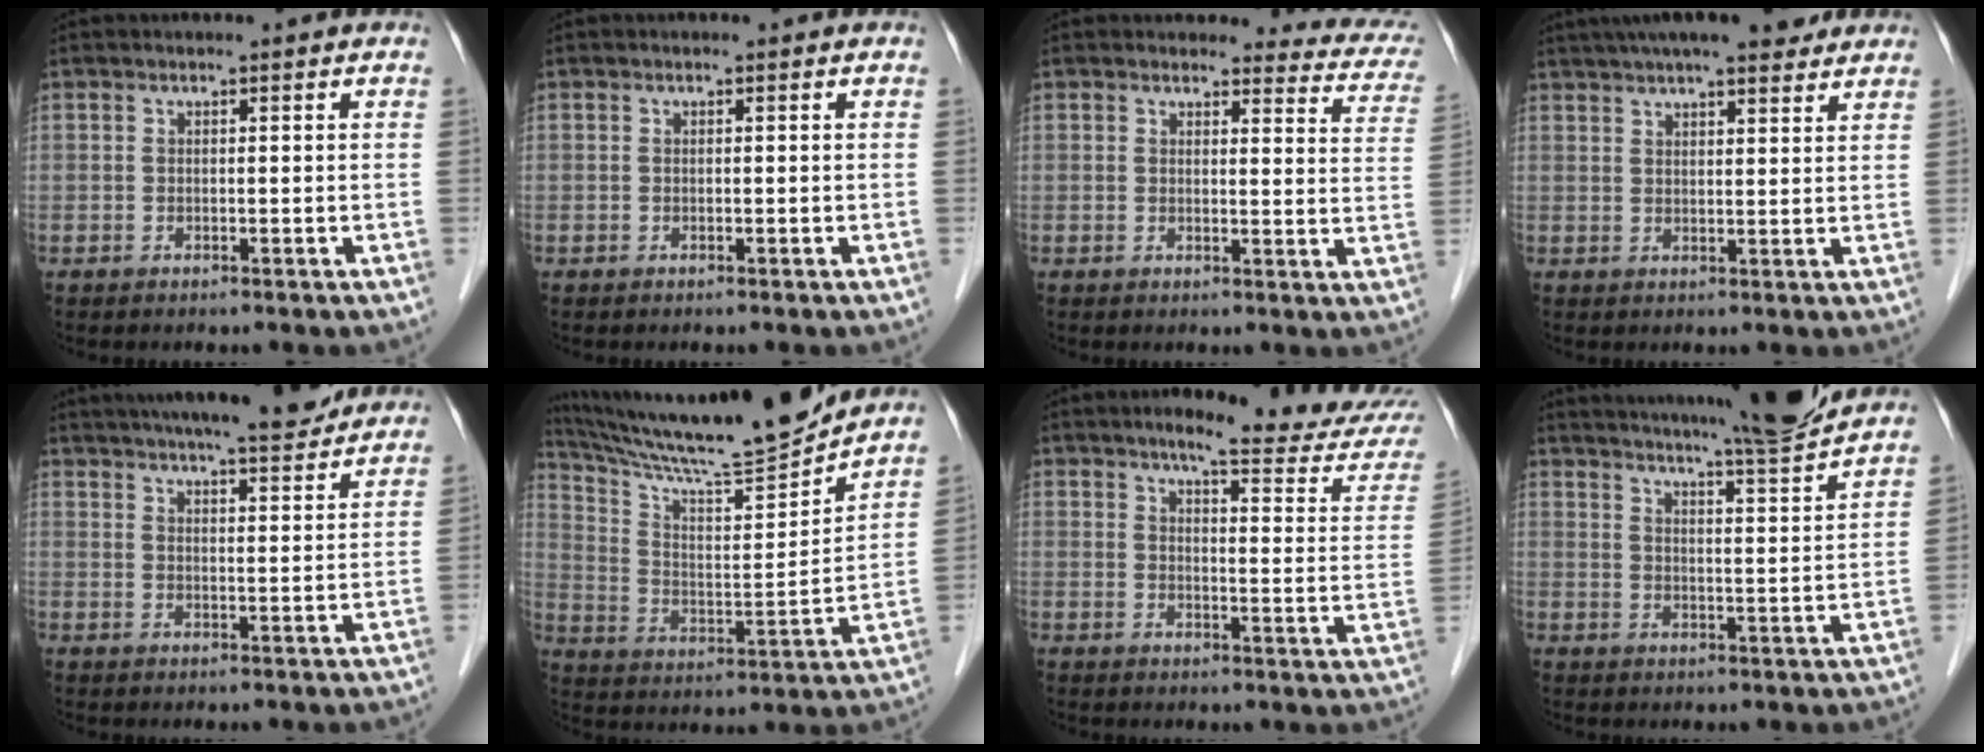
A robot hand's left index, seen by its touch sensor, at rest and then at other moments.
{"total": 0.0}
{"total": 9.7, "force": [9.6, 1.5, 0.8], "torque": [0.019, -0.066, 0.073]}
{"total": 13.7, "force": [11.4, 2.2, 7.3], "torque": [-0.118, 0.034, 0.161]}
{"total": 15.3, "force": [13.7, 1.2, 6.9], "torque": [-0.109, 0.013, 0.191]}
{"total": 17.9, "force": [16.7, -1.2, 6.1], "torque": [-0.117, -0.030, 0.273]}
{"total": 16.2, "force": [14.5, 1.5, 7.1], "torque": [-0.077, -0.043, 0.162]}
{"total": 14.9, "force": [13.7, -1.4, 5.6], "torque": [-0.097, -0.033, 0.188]}